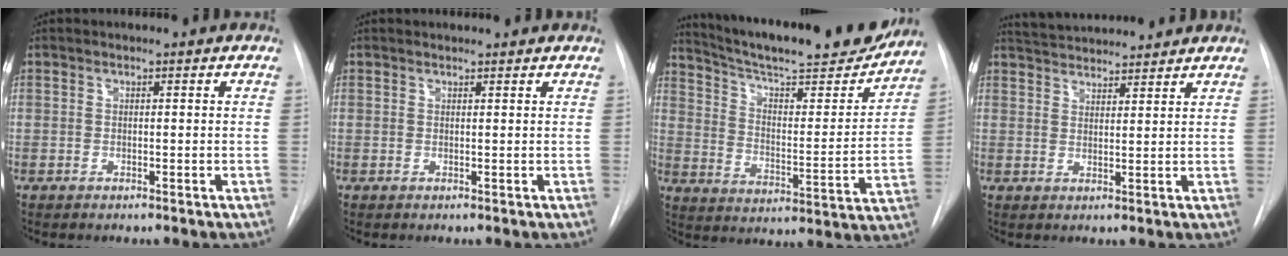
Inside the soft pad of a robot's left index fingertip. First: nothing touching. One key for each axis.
{"total": 1.5, "fx": 1.5, "fy": 0.1, "fz": 0.2, "tx": -0.007, "ty": 0.010, "tz": 0.016}
{"total": 24.4, "fx": 21.6, "fy": 3.2, "fz": 10.7, "tx": -0.172, "ty": -0.043, "tz": 0.301}
{"total": 8.7, "fx": 8.3, "fy": 0.9, "fz": 2.3, "tx": -0.046, "ty": 0.022, "tz": 0.126}